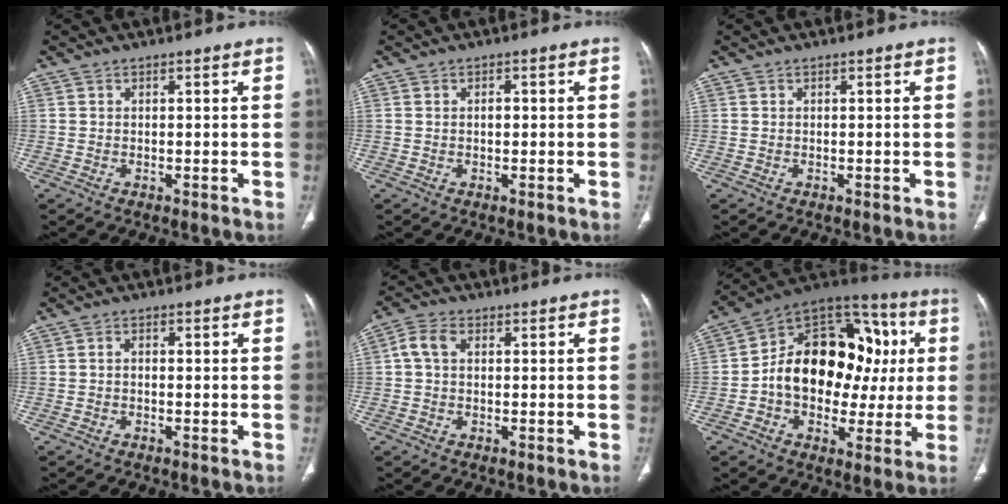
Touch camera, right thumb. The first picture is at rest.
{"total": 1.3, "force": [0.1, 0.9, 1.0], "torque": [-0.015, 0.004, 0.003]}
{"total": 0.0}
{"total": 1.0, "force": [-0.2, 0.7, 0.7], "torque": [-0.011, 0.004, -0.006]}
{"total": 4.0, "force": [0.6, 2.7, 2.9], "torque": [-0.062, 0.014, 0.010]}
{"total": 23.0, "force": [1.0, 16.2, 16.3], "torque": [-0.202, 0.046, 0.015]}